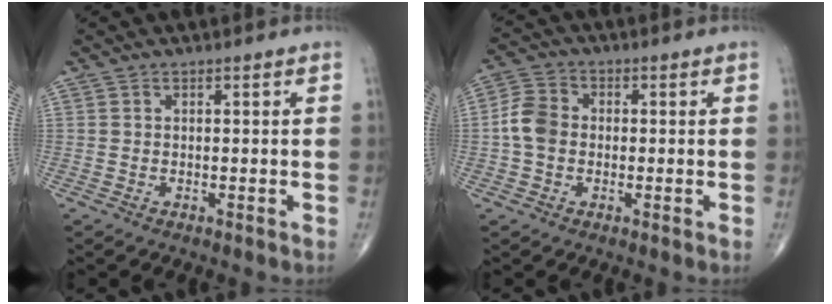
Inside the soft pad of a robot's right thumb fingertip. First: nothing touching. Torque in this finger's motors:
{"motor_torque": [0.51, 0.44, 0.89, -0.02, 0.06]}